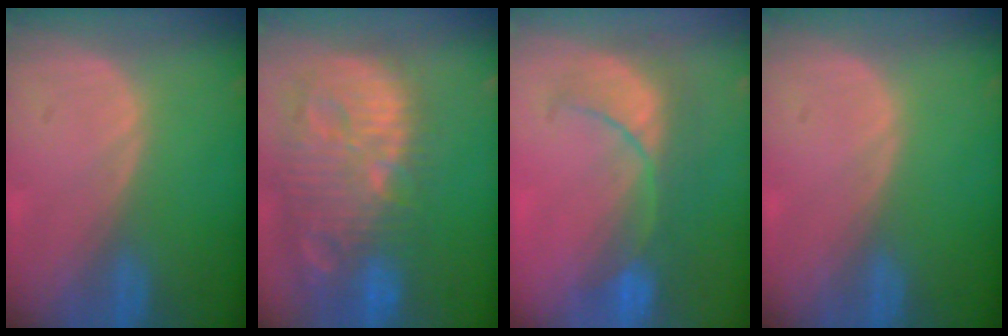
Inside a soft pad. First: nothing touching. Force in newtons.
{"total": 14.3, "press": 12.4, "slide": 7.2}
{"total": 7.9, "press": 7.7, "slide": 1.6}
{"total": 0.0}